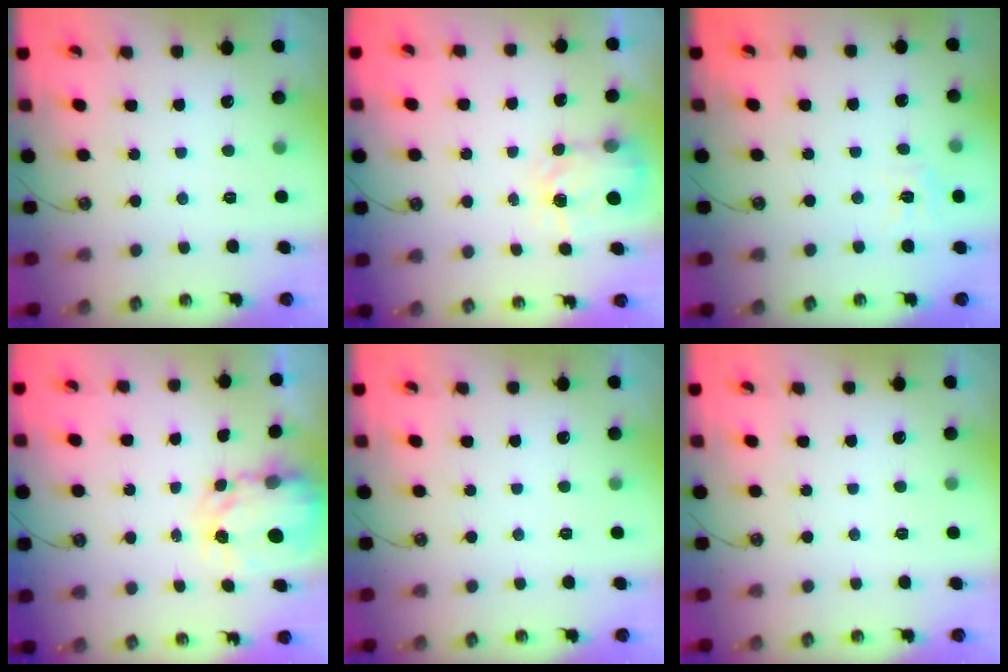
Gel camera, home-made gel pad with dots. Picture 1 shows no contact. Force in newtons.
{"total": 3.9, "press": 3.8, "slide": 0.7}
{"total": 6.8, "press": 6.7, "slide": 0.6}
{"total": 4.0, "press": 3.9, "slide": 0.3}
{"total": 0.0}
{"total": 0.0}